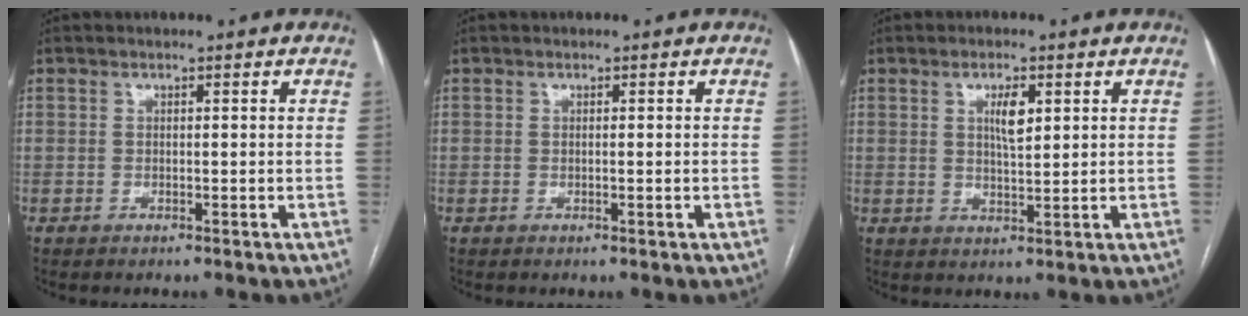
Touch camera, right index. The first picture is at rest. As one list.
[{"total": 0.6, "force": [-0.1, 0.1, 0.5], "torque": [-0.011, -0.001, 0.001]}, {"total": 3.8, "force": [1.4, 1.0, 3.4], "torque": [-0.059, -0.001, 0.025]}]